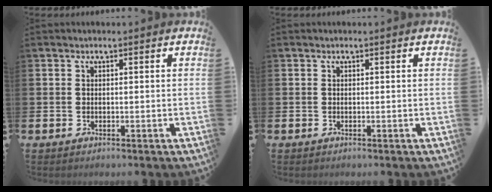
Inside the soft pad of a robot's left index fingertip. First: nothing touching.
{"total": 0.0}